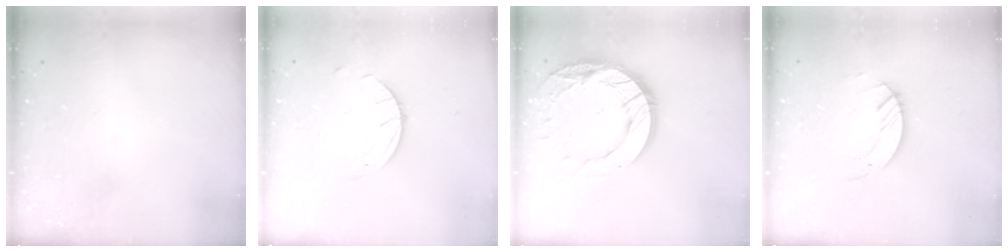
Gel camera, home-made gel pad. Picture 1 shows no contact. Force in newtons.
{"total": 4.0, "press": 4.0, "slide": 0.4}
{"total": 14.4, "press": 14.4, "slide": 0.7}
{"total": 2.8, "press": 2.8, "slide": 0.3}